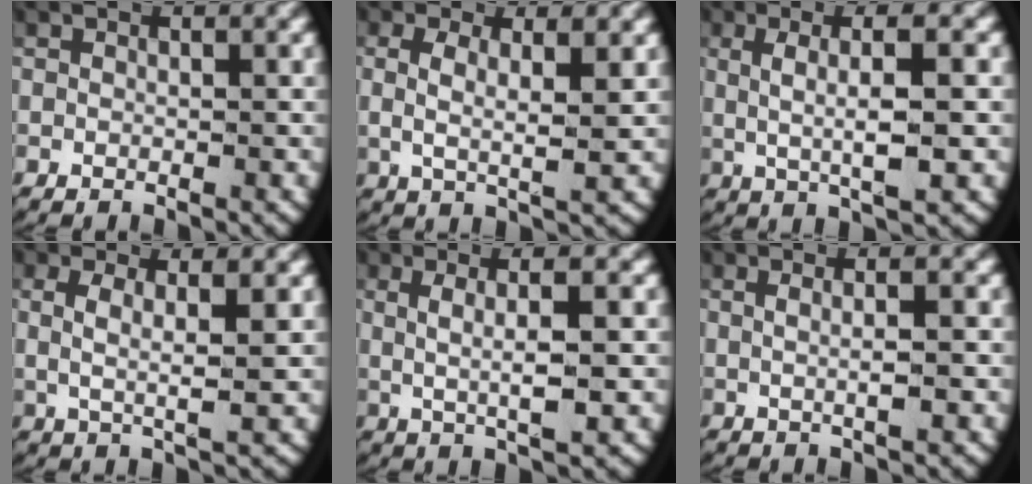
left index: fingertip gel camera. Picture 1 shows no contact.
{"total": 3.8, "force": [1.0, 1.5, 3.4], "torque": [-0.070, -0.008, 0.021]}
{"total": 6.1, "force": [2.1, 1.3, 5.6], "torque": [-0.089, 0.019, 0.036]}
{"total": 3.7, "force": [1.2, 1.3, 3.3], "torque": [-0.070, -0.007, 0.025]}
{"total": 5.5, "force": [1.8, 1.3, 5.1], "torque": [-0.081, 0.015, 0.033]}
{"total": 2.3, "force": [0.2, 0.3, 2.2], "torque": [-0.041, -0.002, 0.010]}